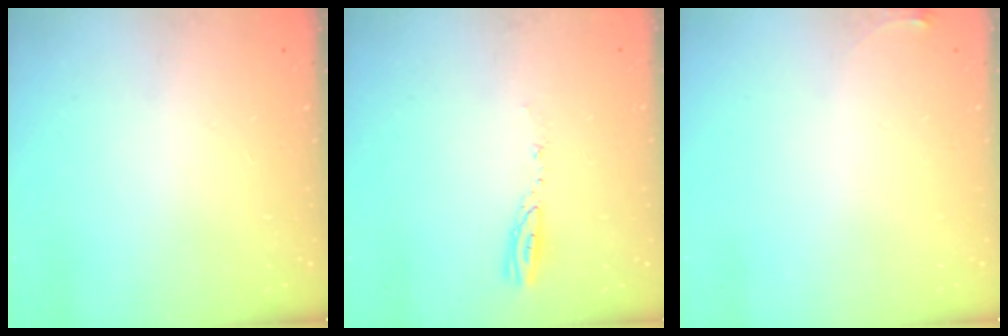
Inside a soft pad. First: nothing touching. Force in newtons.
{"total": 3.3, "press": 3.3, "slide": 0.2}
{"total": 3.6, "press": 3.6, "slide": 0.5}